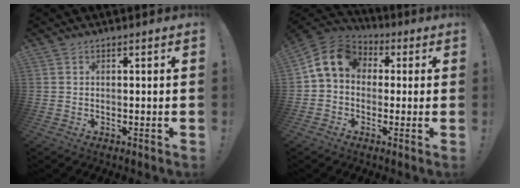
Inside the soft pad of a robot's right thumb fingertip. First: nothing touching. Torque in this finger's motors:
{"motor_torque": [1.29, 1.17, 1.07, -0.13, 0.07]}